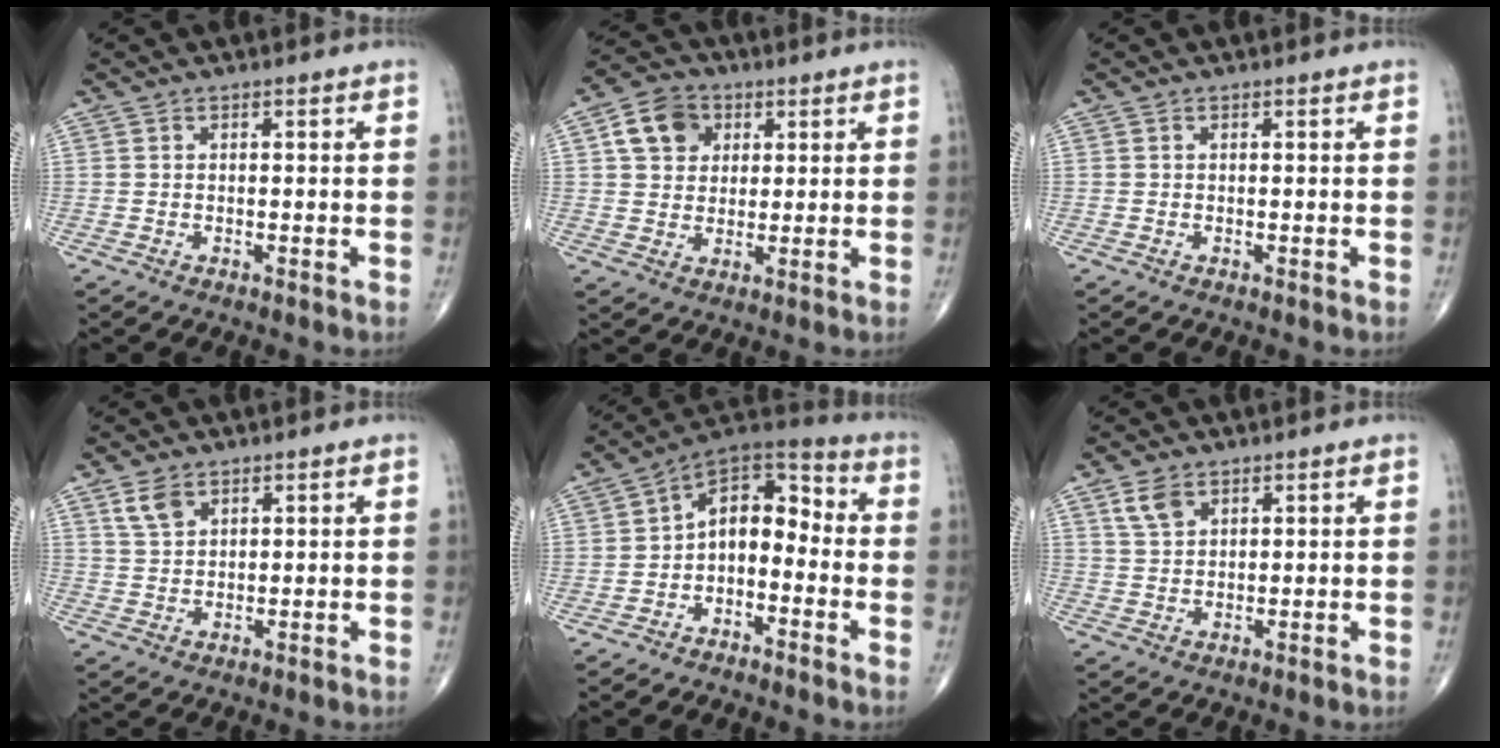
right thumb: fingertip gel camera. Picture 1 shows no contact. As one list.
[{"total": 8.3, "force": [2.8, 6.6, 4.1], "torque": [-0.050, 0.000, 0.043]}, {"total": 0.0}, {"total": 4.2, "force": [2.5, 2.5, 2.3], "torque": [-0.037, -0.008, 0.055]}, {"total": 10.6, "force": [-2.1, 6.7, 7.9], "torque": [-0.095, 0.059, -0.053]}, {"total": 4.3, "force": [2.5, 2.5, 2.3], "torque": [-0.038, -0.008, 0.054]}]